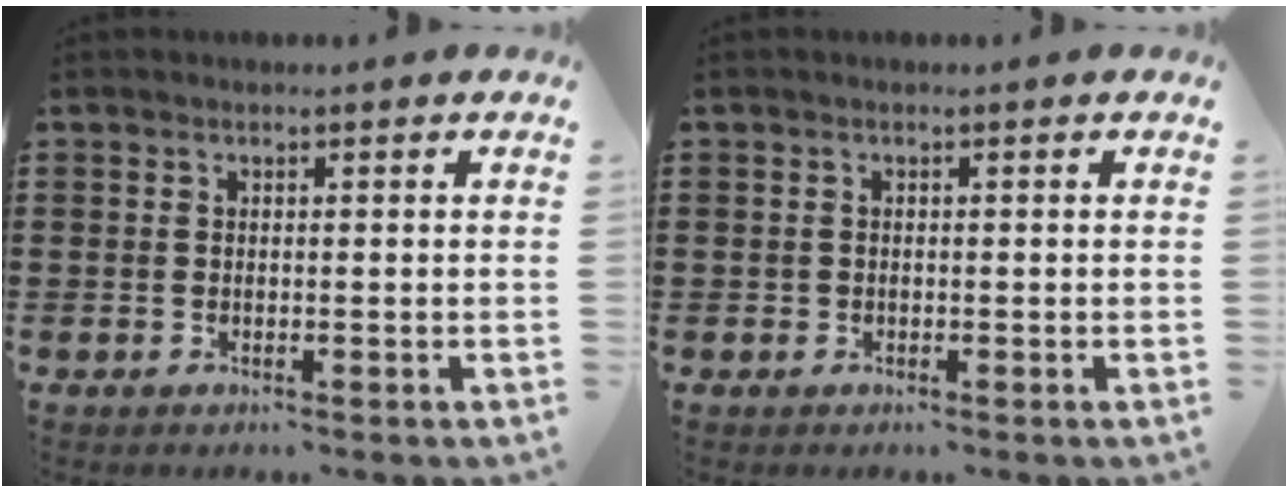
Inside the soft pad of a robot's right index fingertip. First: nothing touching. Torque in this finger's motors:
{"motor_torque": [1.15, 0.99, -0.01, 0.01]}